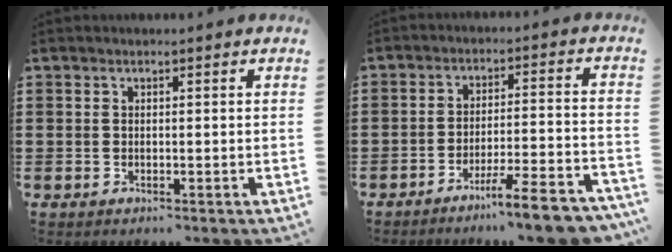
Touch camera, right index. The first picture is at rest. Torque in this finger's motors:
{"motor_torque": [1.78, -0.36, 0.37, 0.16]}